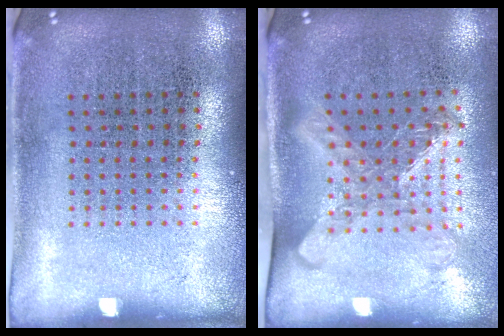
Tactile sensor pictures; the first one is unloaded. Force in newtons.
{"total": 1.6, "press": 1.3, "slide": 0.9}